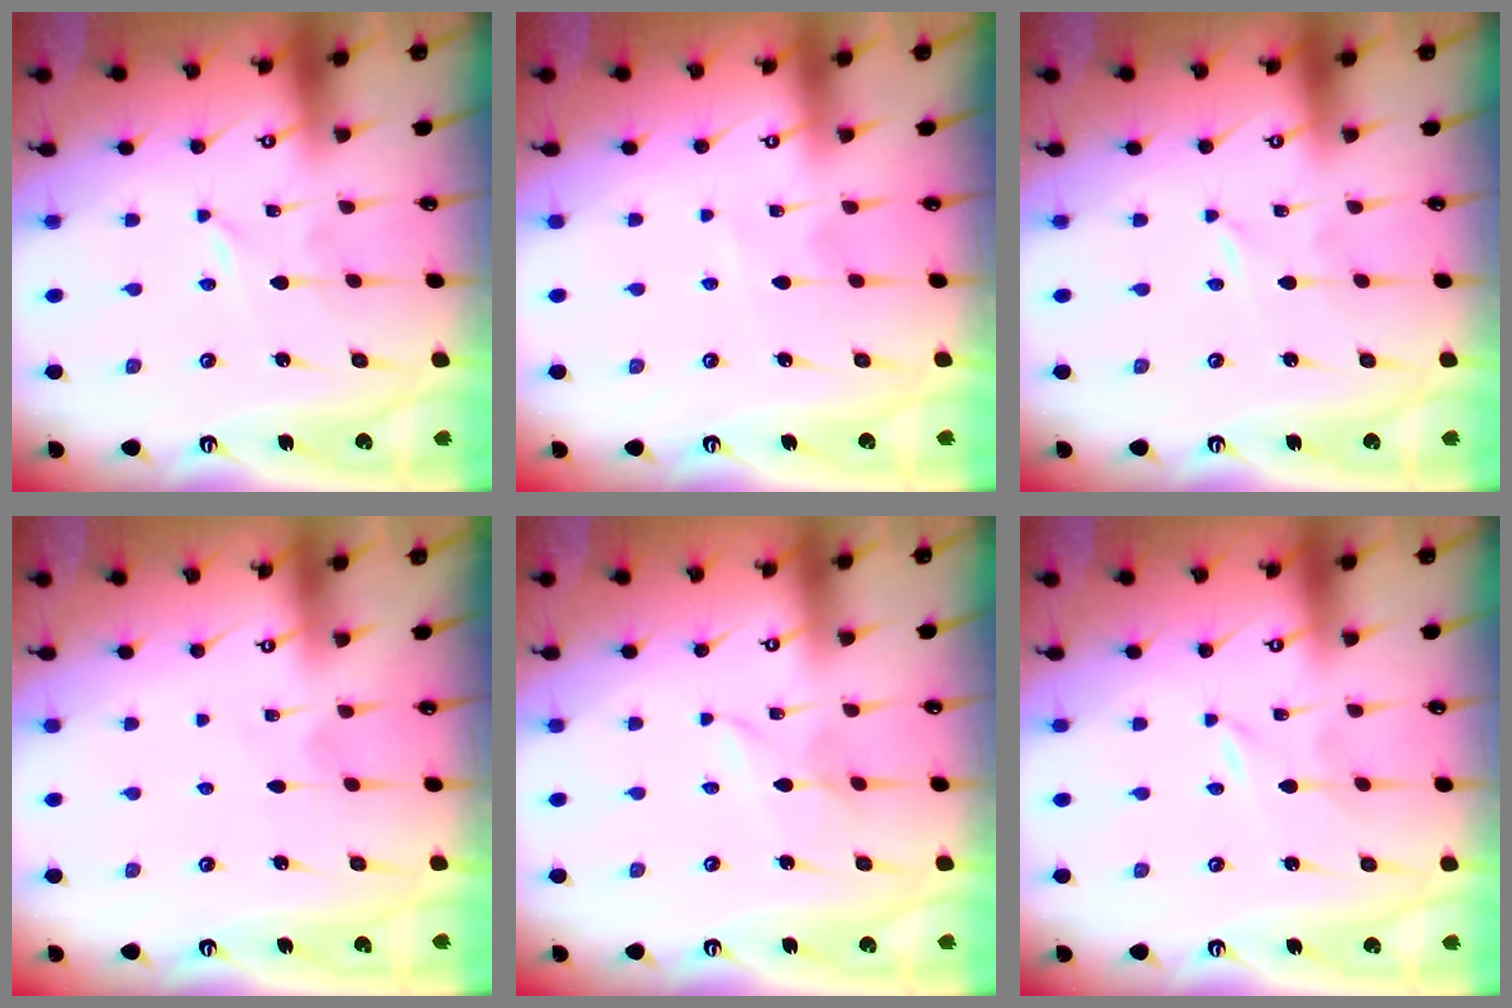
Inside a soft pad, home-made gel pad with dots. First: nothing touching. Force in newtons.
{"total": 3.0, "press": 3.0, "slide": 0.3}
{"total": 0.0}
{"total": 2.6, "press": 2.6, "slide": 0.3}
{"total": 2.5, "press": 2.5, "slide": 0.2}
{"total": 0.0}